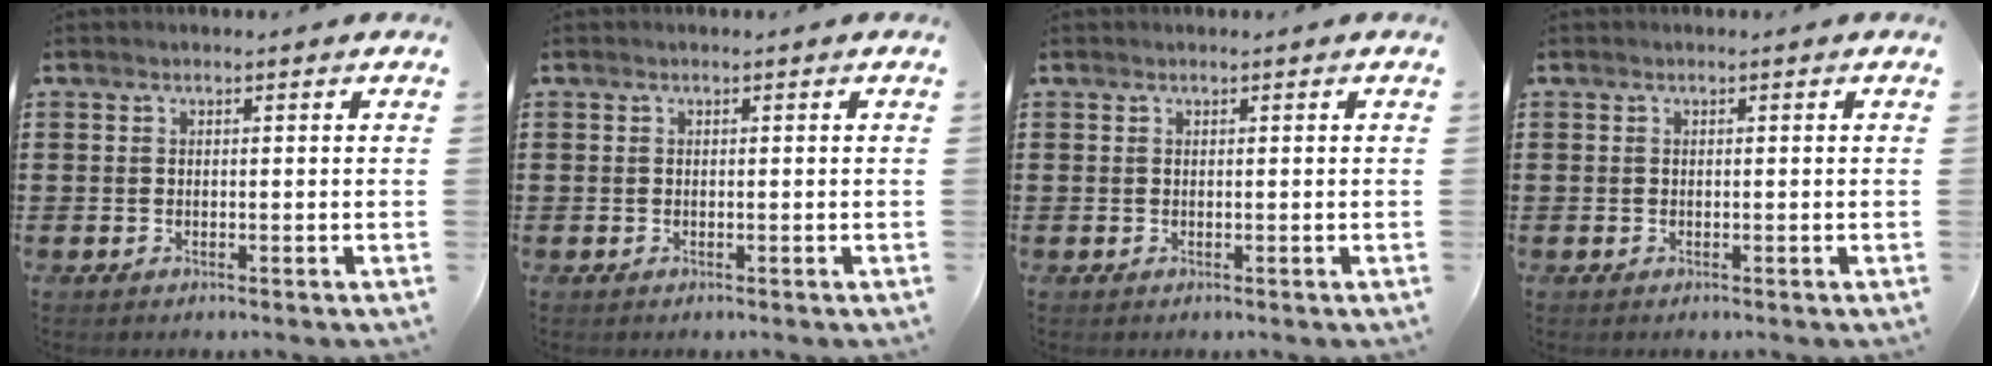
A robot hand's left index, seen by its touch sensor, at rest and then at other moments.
{"total": 0.0}
{"total": 0.0}
{"total": 0.0}